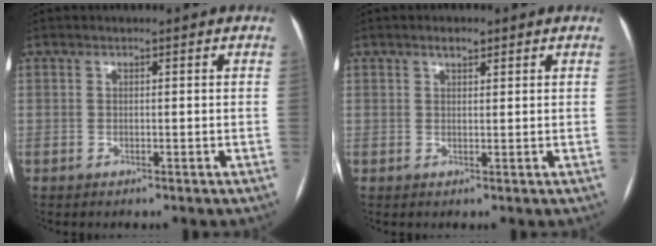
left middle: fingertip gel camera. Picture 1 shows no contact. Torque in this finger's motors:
{"motor_torque": [0.19, -0.24, 0.00, 0.00]}